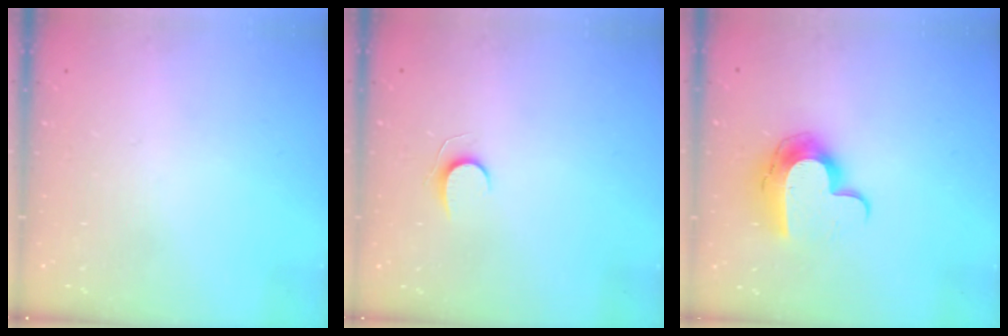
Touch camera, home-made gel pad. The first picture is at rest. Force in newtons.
{"total": 5.4, "press": 5.4, "slide": 0.5}
{"total": 12.2, "press": 12.2, "slide": 0.3}